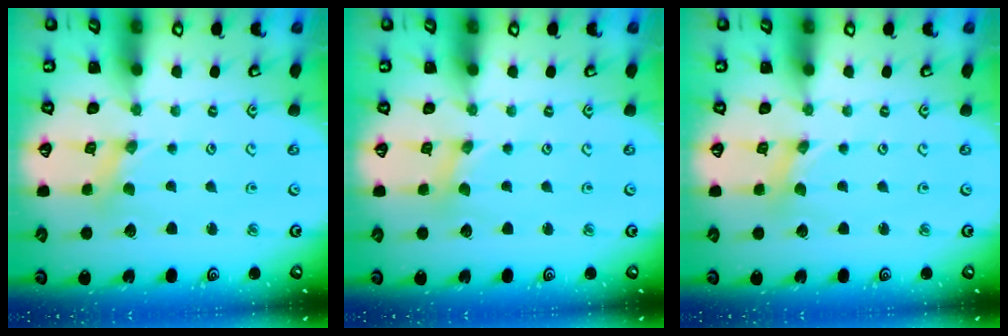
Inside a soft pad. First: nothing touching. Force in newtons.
{"total": 0.0}
{"total": 0.0}